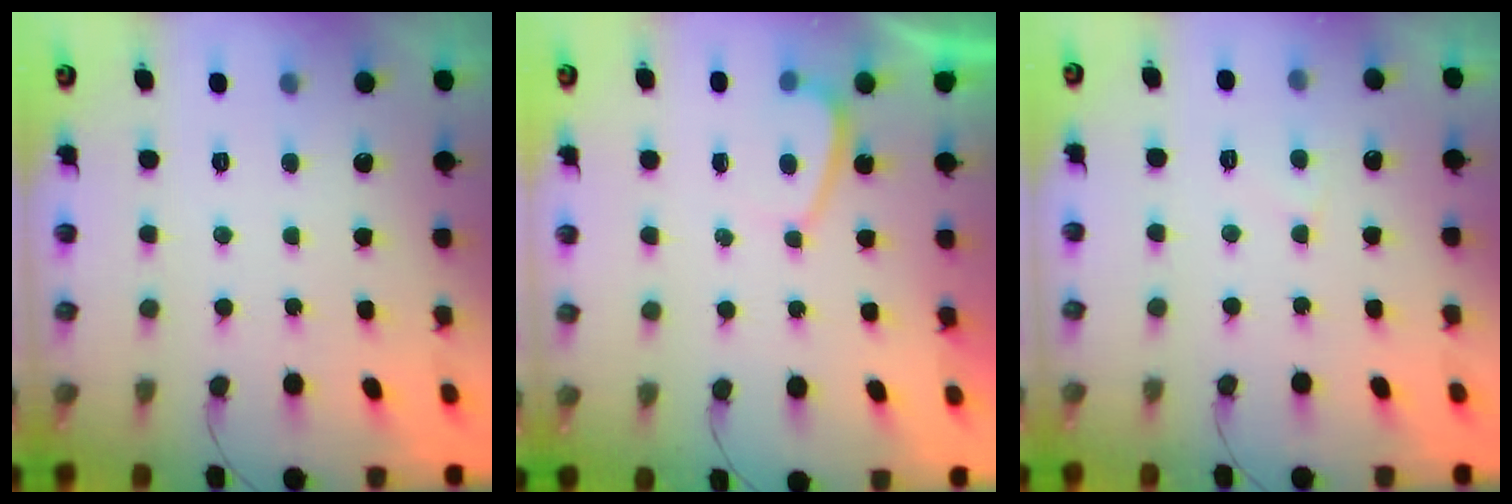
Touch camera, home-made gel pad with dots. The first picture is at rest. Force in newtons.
{"total": 1.8, "press": 1.7, "slide": 0.6}
{"total": 2.7, "press": 2.7, "slide": 0.2}